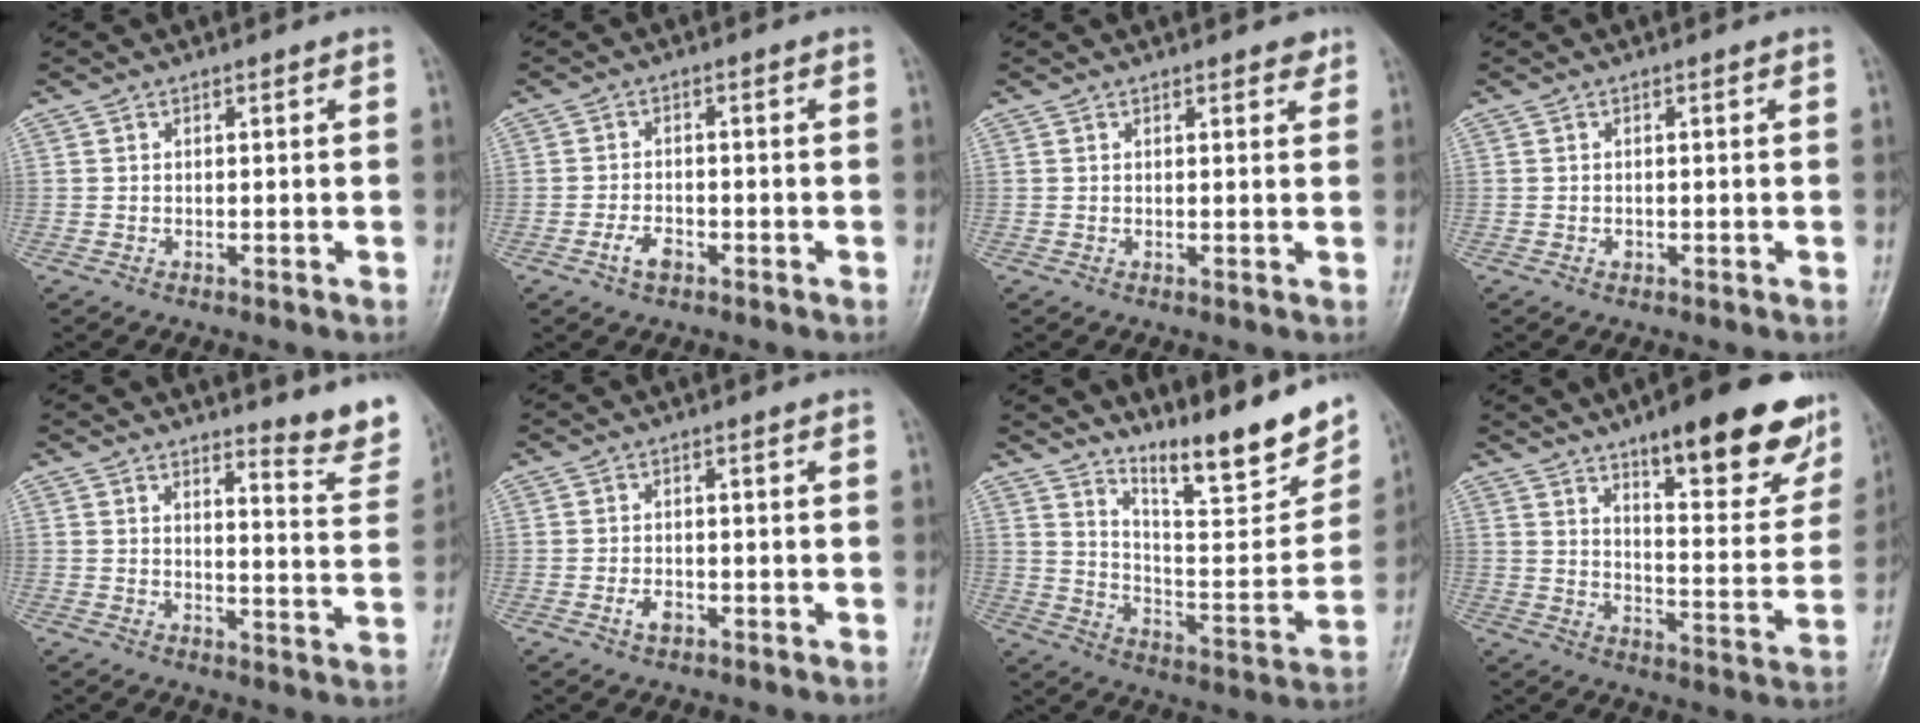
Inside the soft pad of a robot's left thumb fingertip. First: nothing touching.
{"total": 3.2, "force": [-1.8, 1.7, 2.0], "torque": [-0.039, 0.013, -0.032]}
{"total": 1.9, "force": [1.4, 0.8, 1.0], "torque": [-0.003, -0.006, 0.013]}
{"total": 0.7, "force": [-0.2, 0.5, 0.4], "torque": [-0.005, 0.003, -0.003]}
{"total": 8.1, "force": [7.0, 1.3, 3.9], "torque": [-0.030, -0.069, 0.081]}
{"total": 2.2, "force": [-0.9, 1.3, 1.5], "torque": [-0.027, 0.005, -0.016]}
{"total": 19.1, "force": [14.1, 4.1, 12.2], "torque": [-0.142, -0.095, 0.226]}
{"total": 20.5, "force": [13.0, 6.1, 14.6], "torque": [-0.150, -0.064, 0.184]}